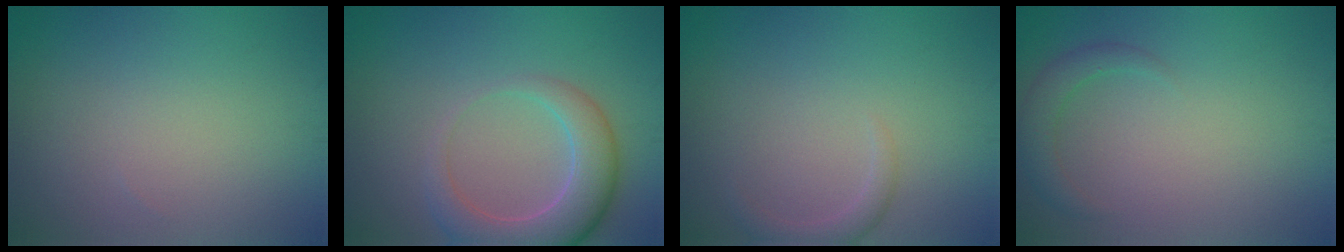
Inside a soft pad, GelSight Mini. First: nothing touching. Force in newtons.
{"total": 5.6, "press": 5.6, "slide": 0.7}
{"total": 1.4, "press": 1.4, "slide": 0.1}
{"total": 1.9, "press": 1.9, "slide": 0.1}